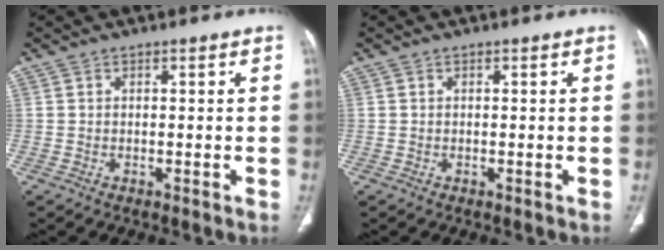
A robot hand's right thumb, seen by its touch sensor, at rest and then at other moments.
{"total": 0.0}